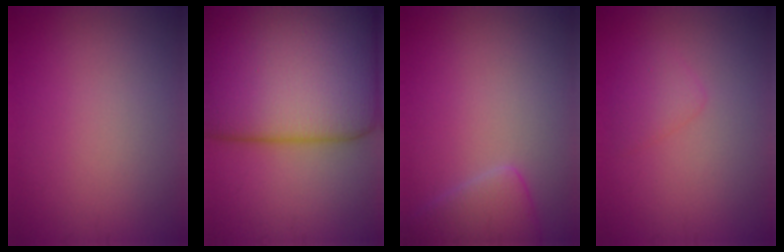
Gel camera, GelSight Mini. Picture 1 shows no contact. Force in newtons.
{"total": 20.4, "press": 20.4, "slide": 0.6}
{"total": 3.0, "press": 3.0, "slide": 0.3}
{"total": 1.6, "press": 1.6, "slide": 0.1}